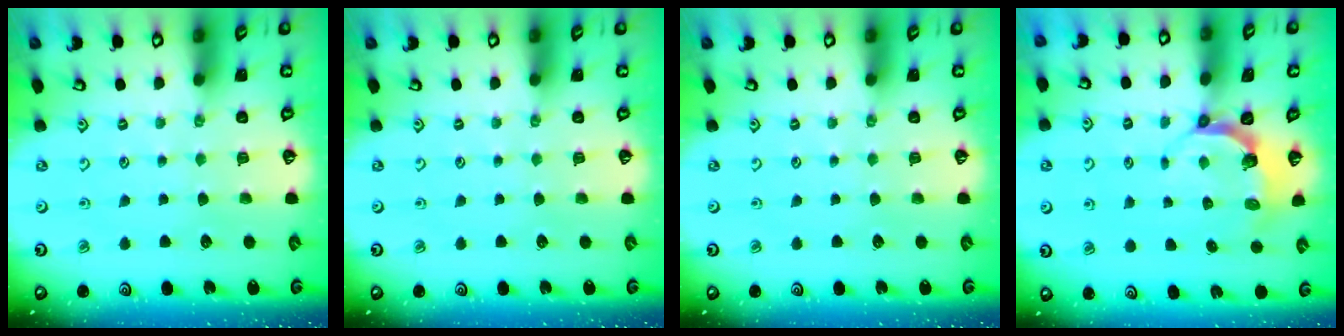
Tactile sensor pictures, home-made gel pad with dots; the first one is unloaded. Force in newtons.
{"total": 0.0}
{"total": 0.0}
{"total": 5.0, "press": 4.0, "slide": 3.1}